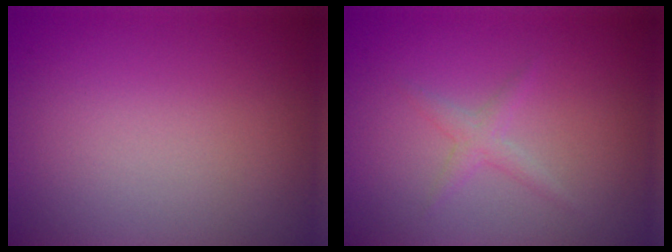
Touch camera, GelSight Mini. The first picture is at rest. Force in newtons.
{"total": 1.8, "press": 1.8, "slide": 0.1}